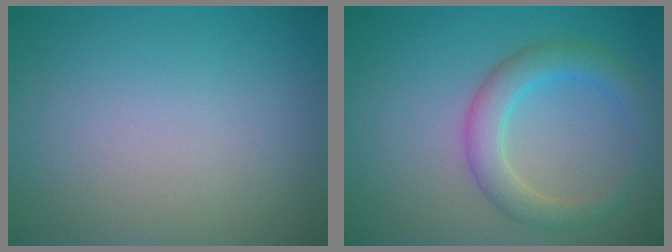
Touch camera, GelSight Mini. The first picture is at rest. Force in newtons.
{"total": 3.7, "press": 3.7, "slide": 0.3}